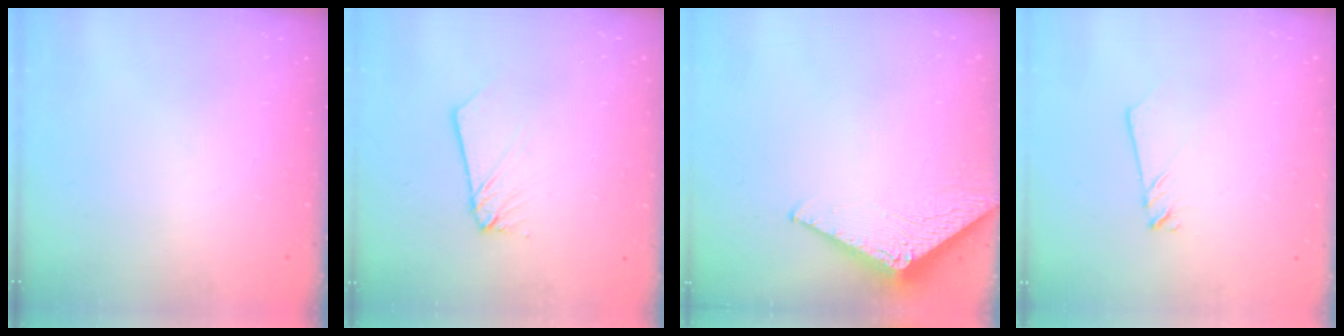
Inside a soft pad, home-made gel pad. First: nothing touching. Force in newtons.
{"total": 2.5, "press": 2.5, "slide": 0.1}
{"total": 3.1, "press": 3.1, "slide": 0.2}
{"total": 2.0, "press": 2.0, "slide": 0.1}